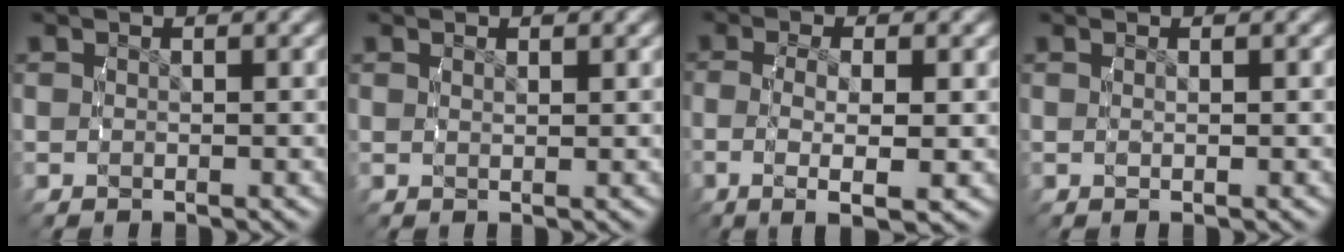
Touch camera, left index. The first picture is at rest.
{"total": 0.8, "force": [0.5, -0.6, 0.3], "torque": [-0.005, -0.005, 0.013]}
{"total": 5.5, "force": [-1.2, 1.5, 5.1], "torque": [-0.093, -0.012, -0.011]}
{"total": 1.0, "force": [0.0, -0.7, 0.6], "torque": [-0.014, -0.001, 0.006]}